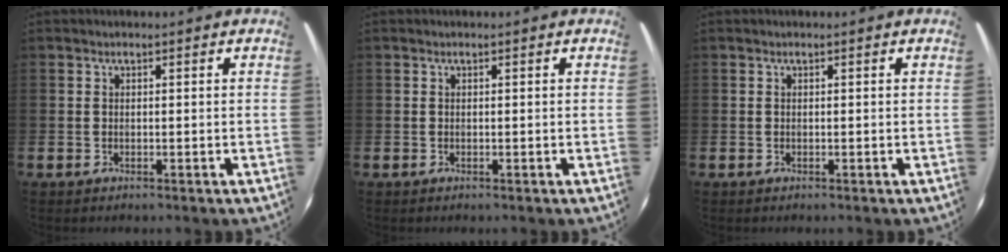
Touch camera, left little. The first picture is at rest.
{"total": 0.0}
{"total": 0.0}